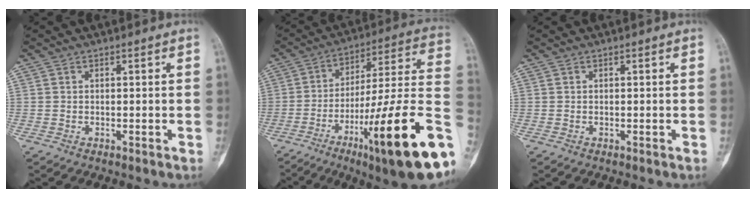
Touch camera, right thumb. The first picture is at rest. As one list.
[{"total": 26.7, "force": [-9.9, 3.4, 24.5], "torque": [-0.330, 0.034, -0.148]}, {"total": 0.0}]